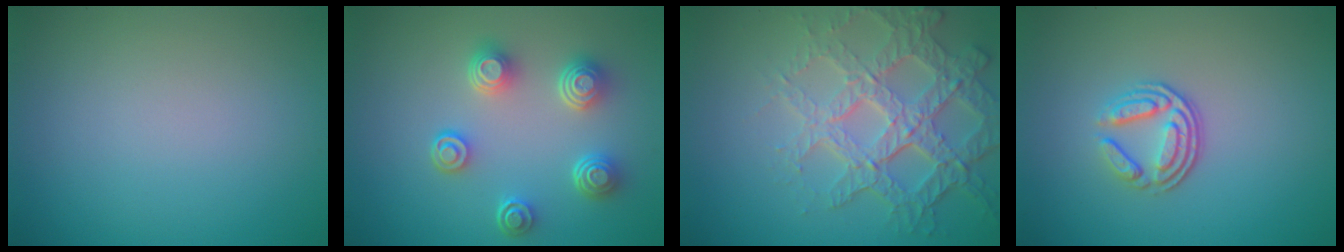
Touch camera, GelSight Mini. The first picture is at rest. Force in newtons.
{"total": 4.5, "press": 3.5, "slide": 2.8}
{"total": 6.8, "press": 5.0, "slide": 4.7}
{"total": 3.5, "press": 2.5, "slide": 2.5}